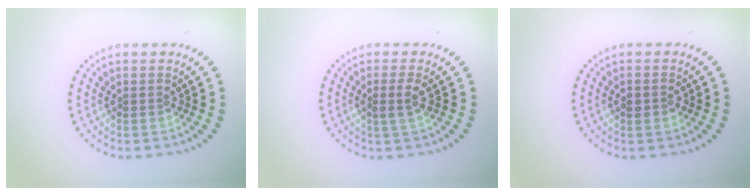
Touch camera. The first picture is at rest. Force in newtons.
{"total": 1.3, "press": 1.2, "slide": 0.6}
{"total": 1.6, "press": 1.6, "slide": 0.1}